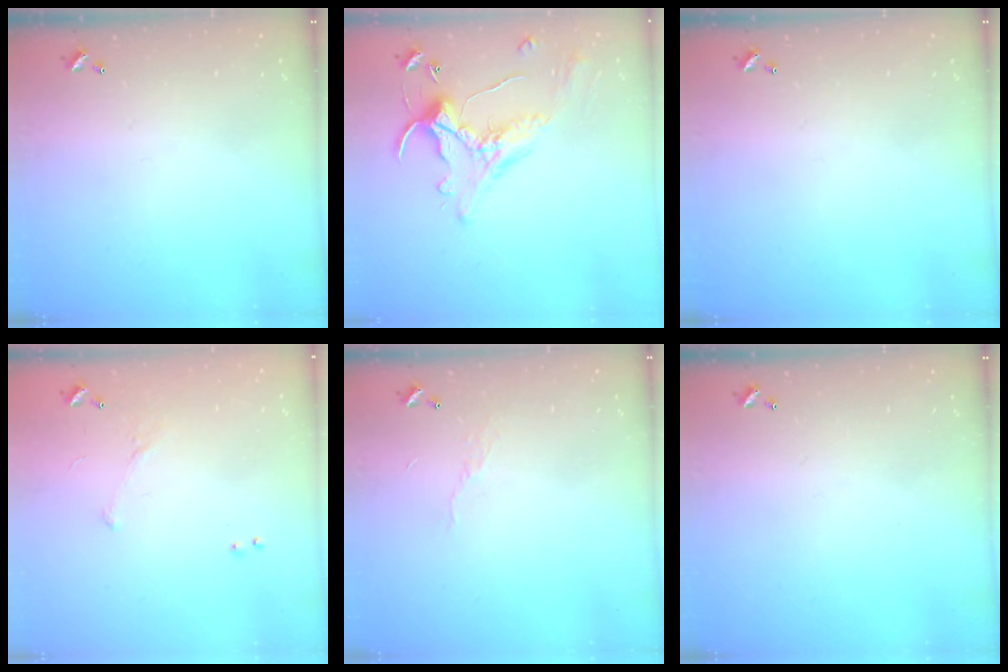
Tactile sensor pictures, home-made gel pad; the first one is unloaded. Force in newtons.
{"total": 2.9, "press": 2.6, "slide": 1.3}
{"total": 0.0}
{"total": 5.6, "press": 5.6, "slide": 0.9}
{"total": 5.8, "press": 5.8, "slide": 0.8}
{"total": 0.0}